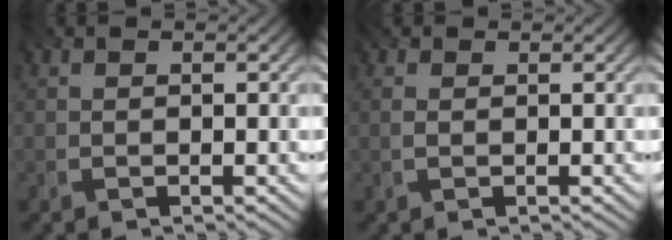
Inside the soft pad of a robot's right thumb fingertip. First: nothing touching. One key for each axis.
{"total": 1.6, "fx": 0.8, "fy": 0.9, "fz": 1.0, "tx": -0.026, "ty": 0.004, "tz": 0.007}